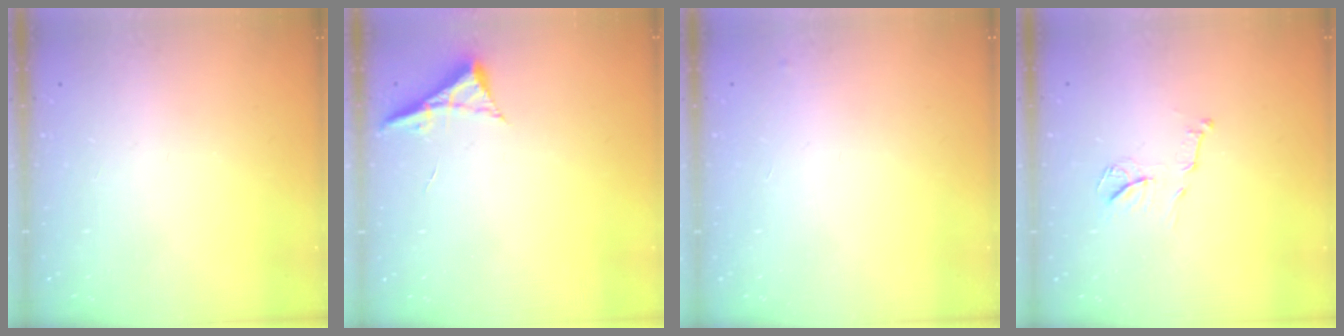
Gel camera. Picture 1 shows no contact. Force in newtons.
{"total": 5.4, "press": 5.4, "slide": 0.7}
{"total": 3.2, "press": 3.2, "slide": 0.4}
{"total": 9.0, "press": 9.0, "slide": 0.2}